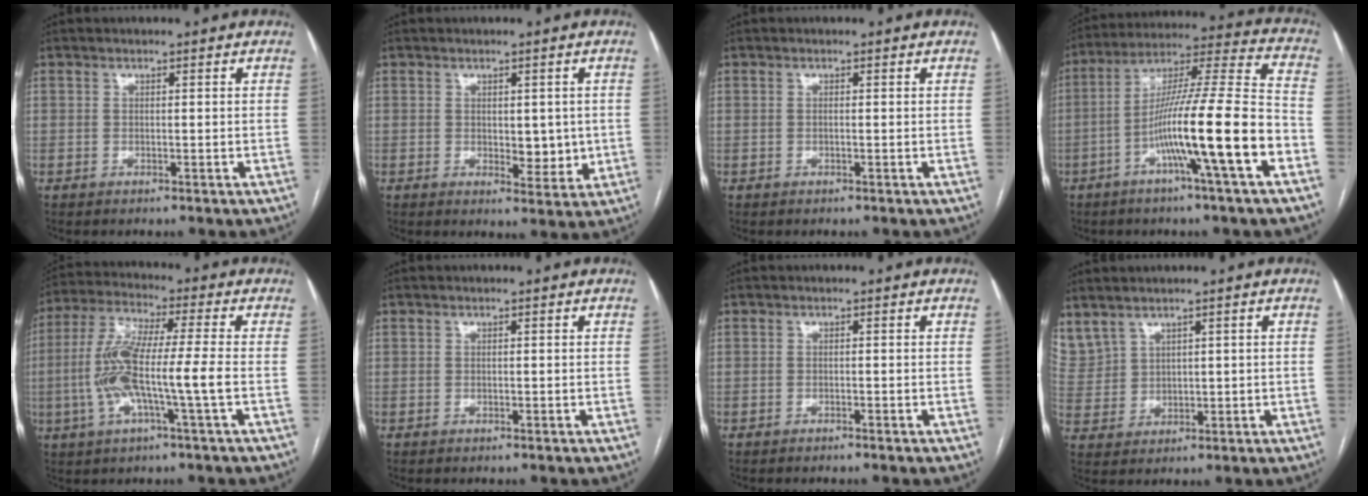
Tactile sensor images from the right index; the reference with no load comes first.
{"total": 4.6, "force": [0.1, 2.5, 3.9], "torque": [-0.047, -0.006, 0.011]}
{"total": 0.0}
{"total": 17.4, "force": [-6.4, -0.7, 16.2], "torque": [-0.277, 0.005, -0.111]}
{"total": 11.6, "force": [-2.1, 0.4, 11.3], "torque": [-0.236, 0.010, -0.046]}
{"total": 0.0}
{"total": 0.7, "force": [-0.6, -0.1, 0.4], "torque": [-0.007, 0.001, -0.010]}
{"total": 8.8, "force": [5.8, 5.7, 3.3], "torque": [-0.108, 0.019, 0.143]}